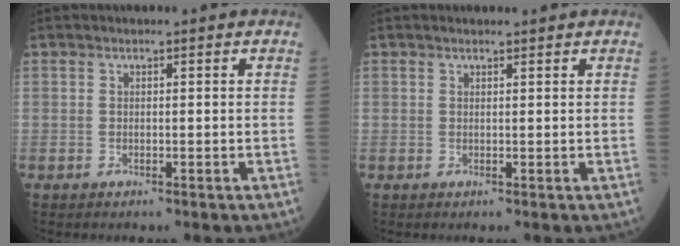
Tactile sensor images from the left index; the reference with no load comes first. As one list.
[{"total": 1.6, "force": [1.5, 0.2, 0.5], "torque": [-0.009, 0.008, 0.020]}]